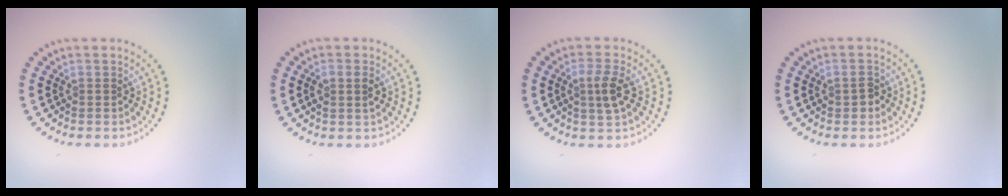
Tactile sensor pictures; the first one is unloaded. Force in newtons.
{"total": 1.7, "press": 1.6, "slide": 0.6}
{"total": 2.6, "press": 2.4, "slide": 1.0}
{"total": 1.4, "press": 1.4, "slide": 0.1}